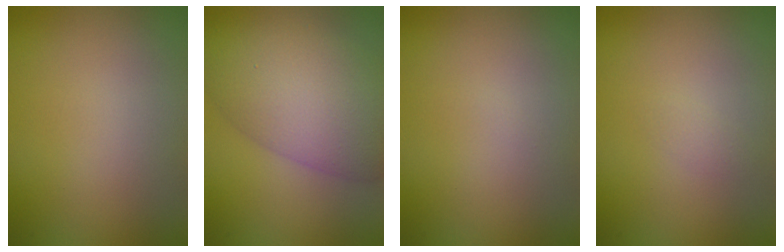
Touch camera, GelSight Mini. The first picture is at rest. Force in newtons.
{"total": 9.1, "press": 9.1, "slide": 0.1}
{"total": 0.0}
{"total": 0.6, "press": 0.6, "slide": 0.1}